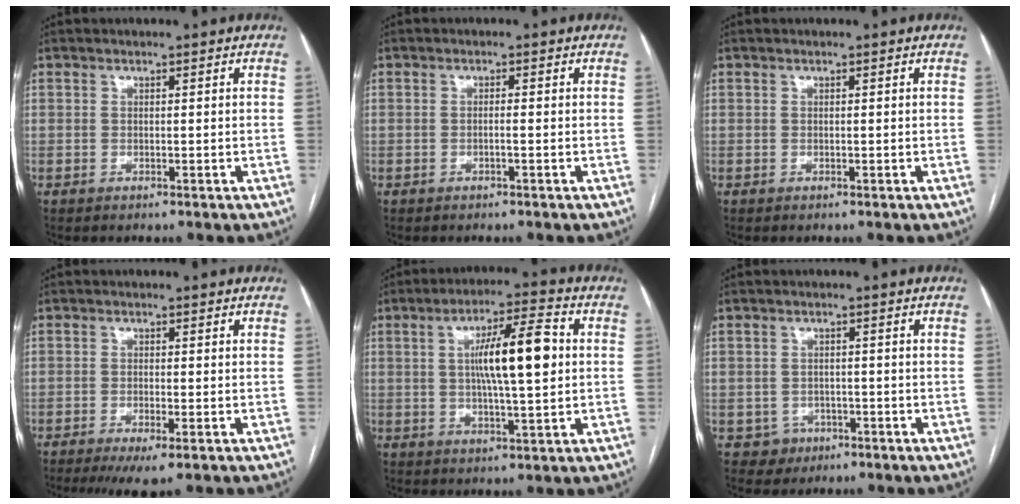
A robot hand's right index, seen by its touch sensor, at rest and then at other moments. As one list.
[{"total": 0.8, "force": [-0.3, 0.0, 0.8], "torque": [-0.013, 0.001, -0.006]}, {"total": 0.0}, {"total": 4.7, "force": [-2.8, 0.6, 3.7], "torque": [-0.058, -0.012, -0.045]}, {"total": 11.3, "force": [1.3, 1.4, 11.2], "torque": [-0.191, 0.013, 0.021]}, {"total": 3.2, "force": [-1.4, 2.9, -0.1], "torque": [0.011, 0.014, -0.017]}]